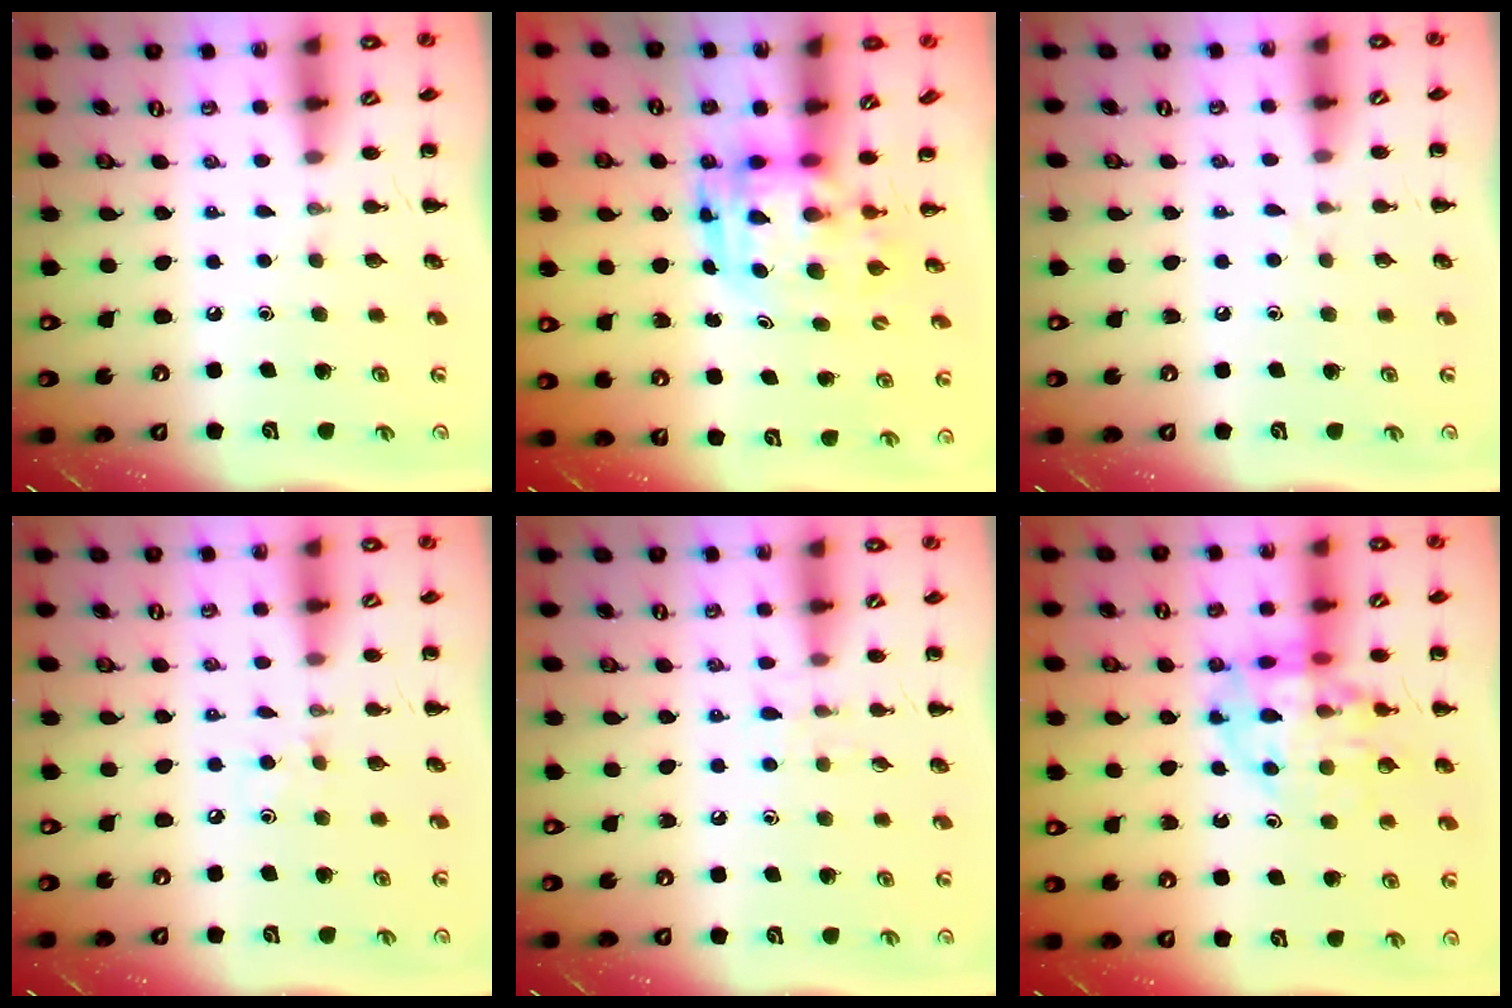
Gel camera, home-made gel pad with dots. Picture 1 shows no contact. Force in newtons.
{"total": 3.5, "press": 3.4, "slide": 0.7}
{"total": 2.8, "press": 2.6, "slide": 1.0}
{"total": 3.6, "press": 3.4, "slide": 1.3}
{"total": 6.3, "press": 5.7, "slide": 2.7}
{"total": 14.4, "press": 14.1, "slide": 2.6}